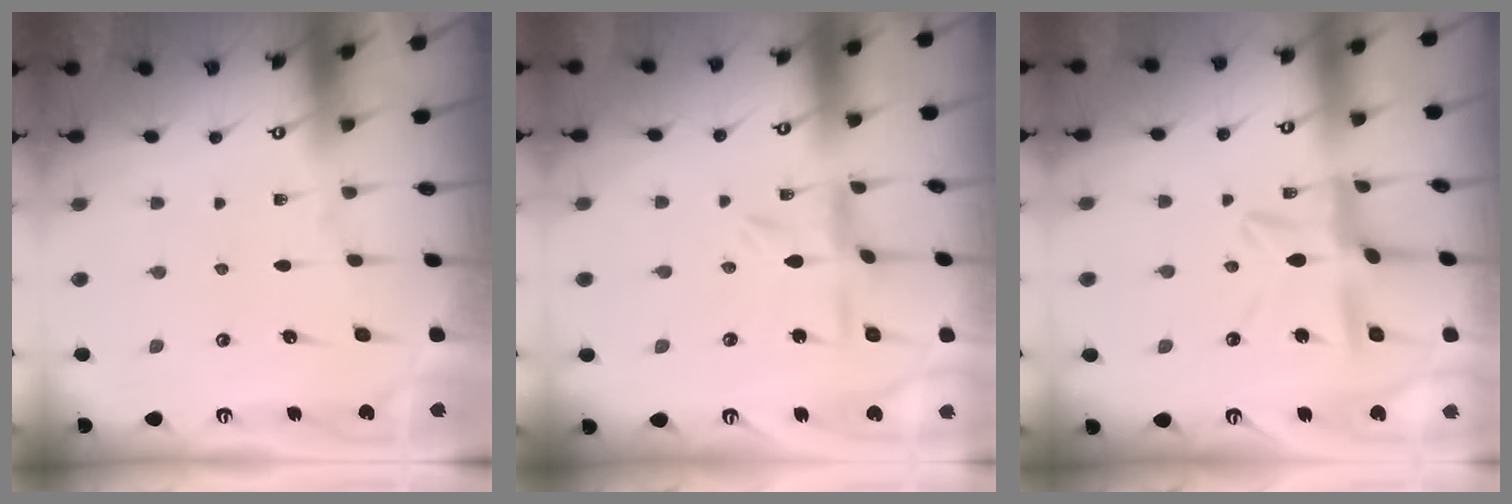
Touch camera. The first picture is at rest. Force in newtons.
{"total": 2.4, "press": 2.4, "slide": 0.3}
{"total": 11.3, "press": 11.3, "slide": 1.2}